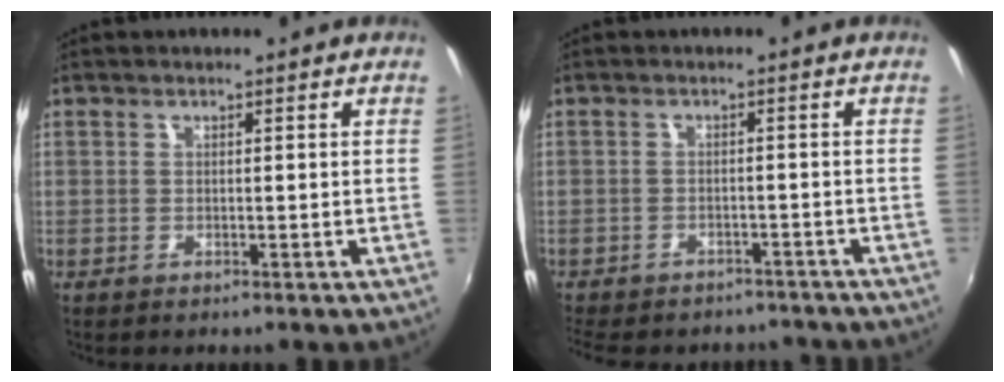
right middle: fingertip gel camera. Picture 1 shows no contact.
{"total": 12.0, "force": [-10.2, 4.7, 4.3], "torque": [-0.104, -0.010, -0.136]}